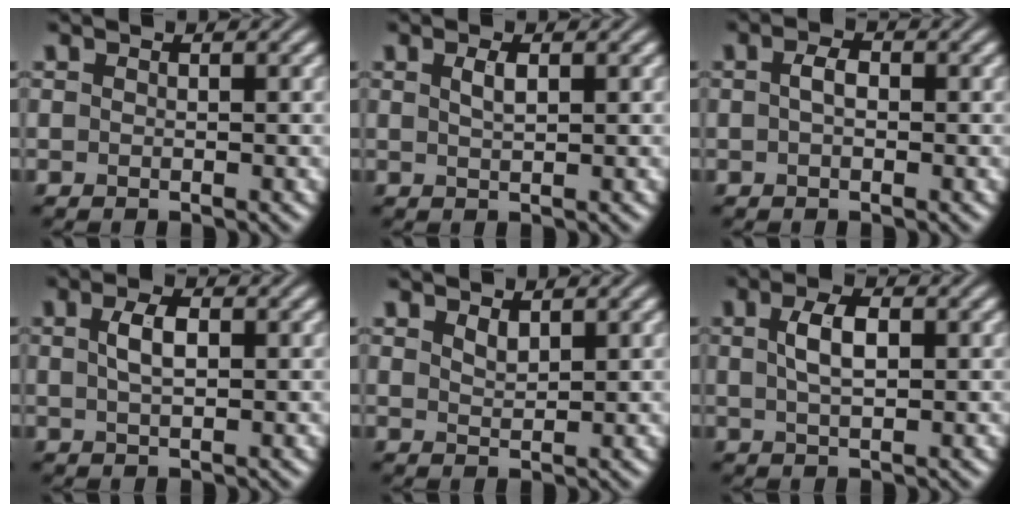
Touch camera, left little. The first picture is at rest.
{"total": 1.4, "force": [0.6, 0.5, 1.2], "torque": [-0.025, 0.003, 0.013]}
{"total": 1.6, "force": [0.1, 0.9, 1.3], "torque": [-0.026, 0.004, -0.002]}
{"total": 2.6, "force": [0.6, 1.2, 2.2], "torque": [-0.047, 0.004, 0.010]}
{"total": 1.3, "force": [1.0, 0.5, 0.7], "torque": [-0.016, -0.001, 0.021]}
{"total": 3.2, "force": [0.7, 1.5, 2.7], "torque": [-0.057, 0.004, 0.013]}